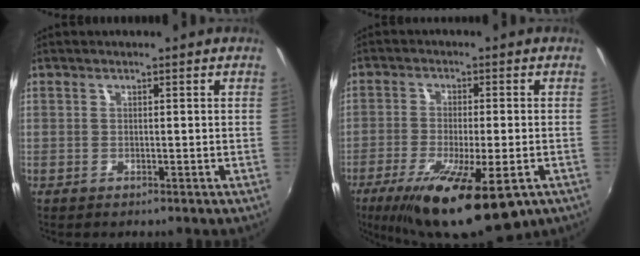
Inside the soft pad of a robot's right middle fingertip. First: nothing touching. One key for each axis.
{"total": 17.6, "fx": -10.4, "fy": 4.8, "fz": 13.4, "tx": -0.251, "ty": -0.058, "tz": -0.165}